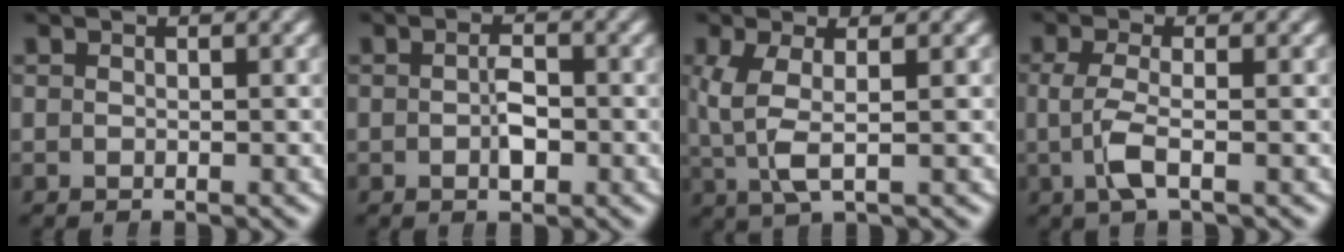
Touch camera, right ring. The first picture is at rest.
{"total": 1.9, "force": [-0.5, 1.0, 1.5], "torque": [-0.030, -0.004, -0.010]}
{"total": 3.4, "force": [0.1, 1.2, 3.2], "torque": [-0.086, -0.019, 0.017]}
{"total": 2.7, "force": [-0.5, 0.7, 2.6], "torque": [-0.066, -0.016, -0.002]}